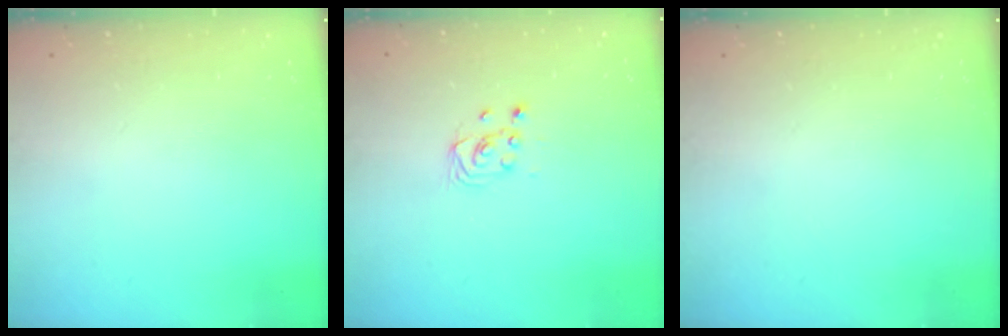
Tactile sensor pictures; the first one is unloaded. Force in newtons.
{"total": 2.5, "press": 2.2, "slide": 1.1}
{"total": 0.0}